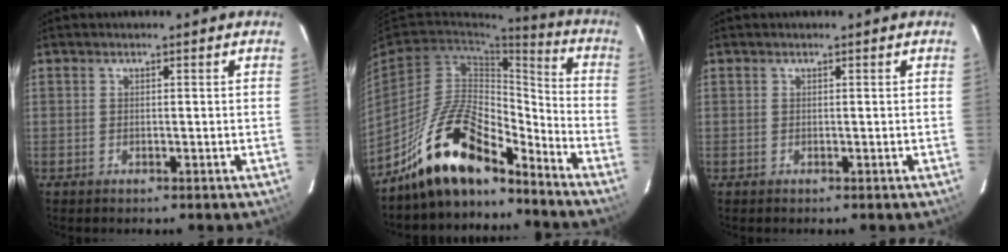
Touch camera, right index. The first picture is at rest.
{"total": 16.3, "force": [-12.8, 5.2, 8.6], "torque": [-0.174, 0.016, -0.232]}
{"total": 0.0}